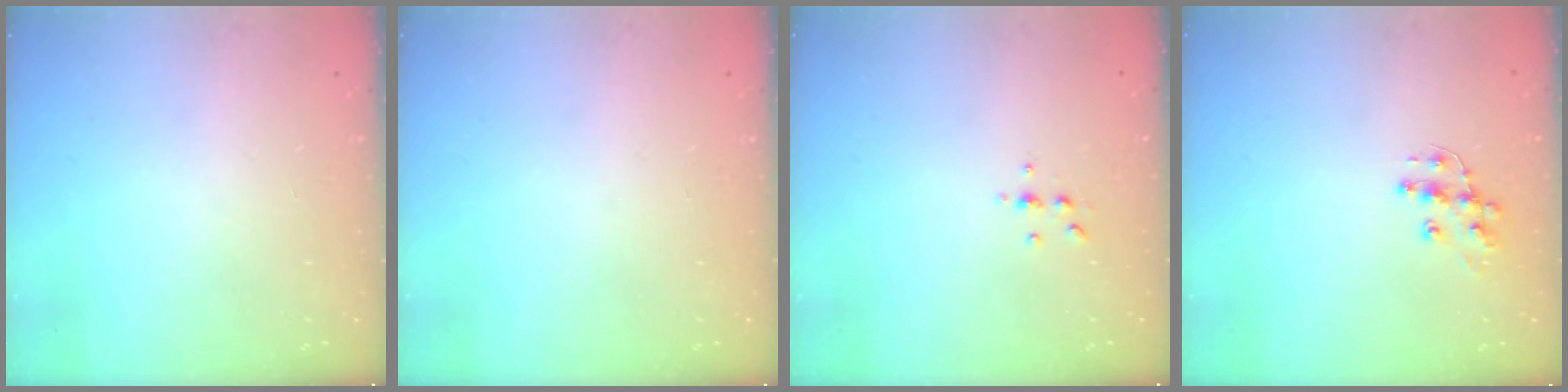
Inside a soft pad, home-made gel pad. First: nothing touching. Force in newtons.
{"total": 0.0}
{"total": 4.2, "press": 4.1, "slide": 0.5}
{"total": 9.8, "press": 9.7, "slide": 0.5}